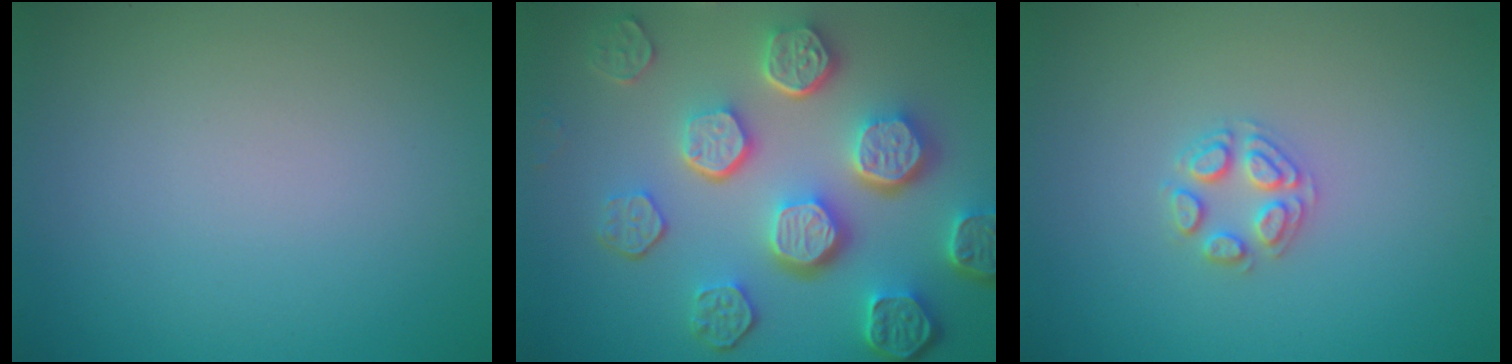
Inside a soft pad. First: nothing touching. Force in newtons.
{"total": 8.6, "press": 6.3, "slide": 5.9}
{"total": 2.2, "press": 2.2, "slide": 0.2}